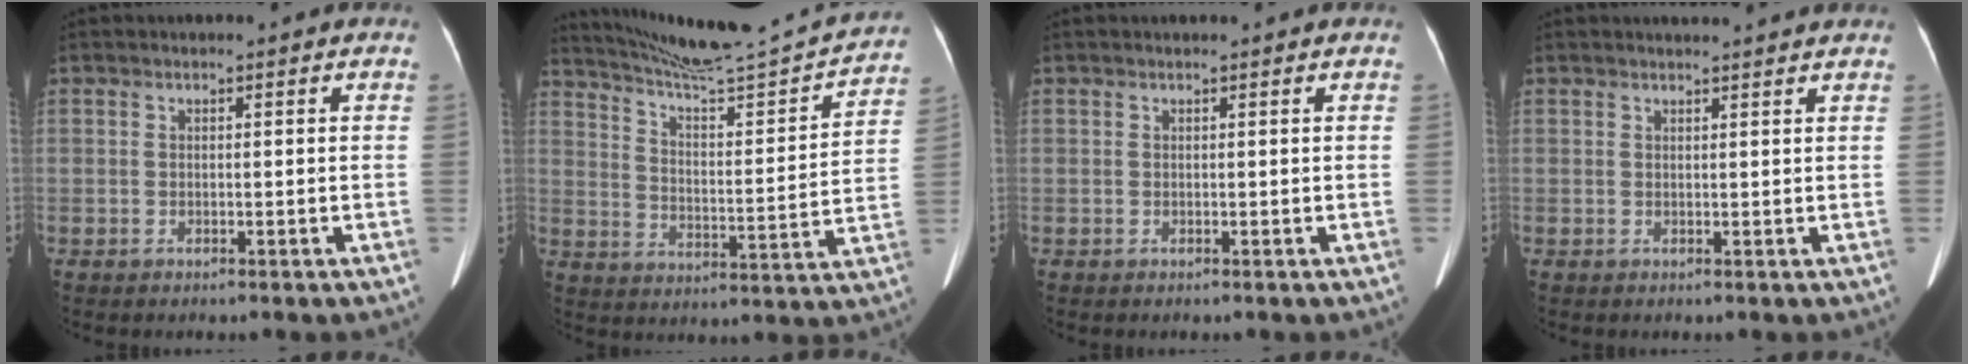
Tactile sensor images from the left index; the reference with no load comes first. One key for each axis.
{"total": 21.4, "fx": 20.0, "fy": -0.1, "fz": 7.5, "tx": -0.123, "ty": -0.043, "tz": 0.282}
{"total": 0.7, "fx": 0.6, "fy": 0.1, "fz": 0.3, "tx": -0.006, "ty": 0.012, "tz": 0.011}
{"total": 5.3, "fx": 5.1, "fy": -0.1, "fz": 1.6, "tx": -0.020, "ty": 0.017, "tz": 0.053}